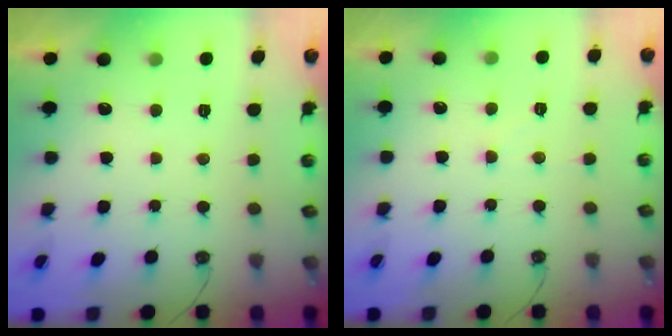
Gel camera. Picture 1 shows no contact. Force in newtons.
{"total": 2.7, "press": 2.7, "slide": 0.3}